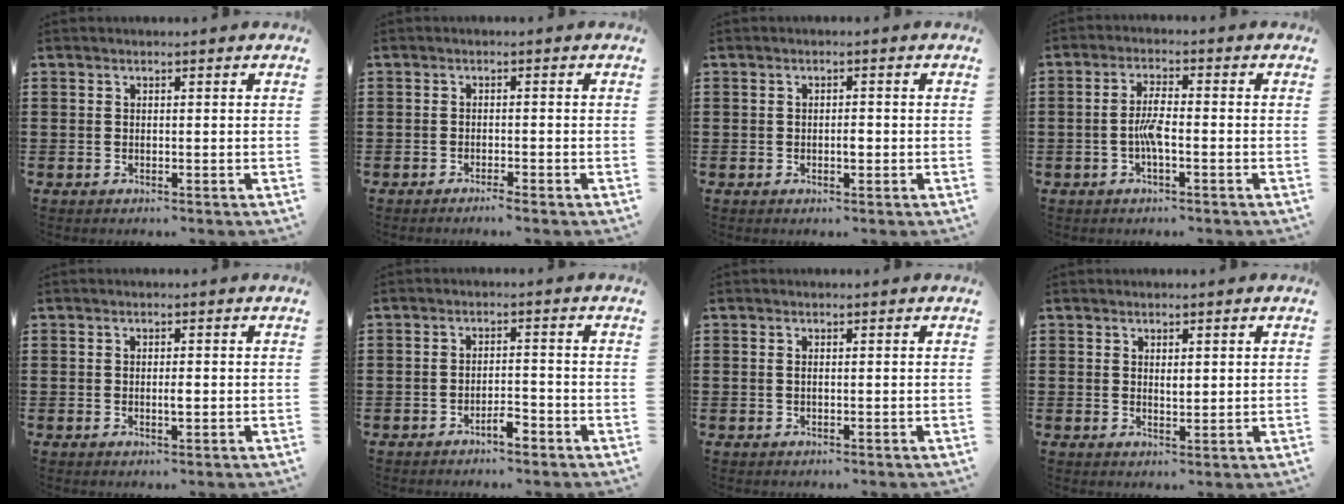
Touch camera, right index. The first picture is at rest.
{"total": 1.3, "force": [-1.2, -0.2, 0.5], "torque": [-0.010, 0.000, -0.023]}
{"total": 1.7, "force": [-0.3, 0.6, 1.5], "torque": [-0.028, -0.001, -0.006]}
{"total": 3.9, "force": [-1.1, 0.7, 3.7], "torque": [-0.082, -0.002, -0.025]}
{"total": 1.7, "force": [-0.2, 0.5, 1.6], "torque": [-0.029, 0.000, -0.004]}
{"total": 2.9, "force": [-2.2, 0.9, 1.7], "torque": [-0.030, 0.007, -0.041]}
{"total": 0.5, "force": [0.0, 0.1, 0.5], "torque": [-0.010, -0.003, 0.000]}
{"total": 1.3, "force": [0.6, 0.5, 1.1], "torque": [-0.023, 0.004, 0.009]}